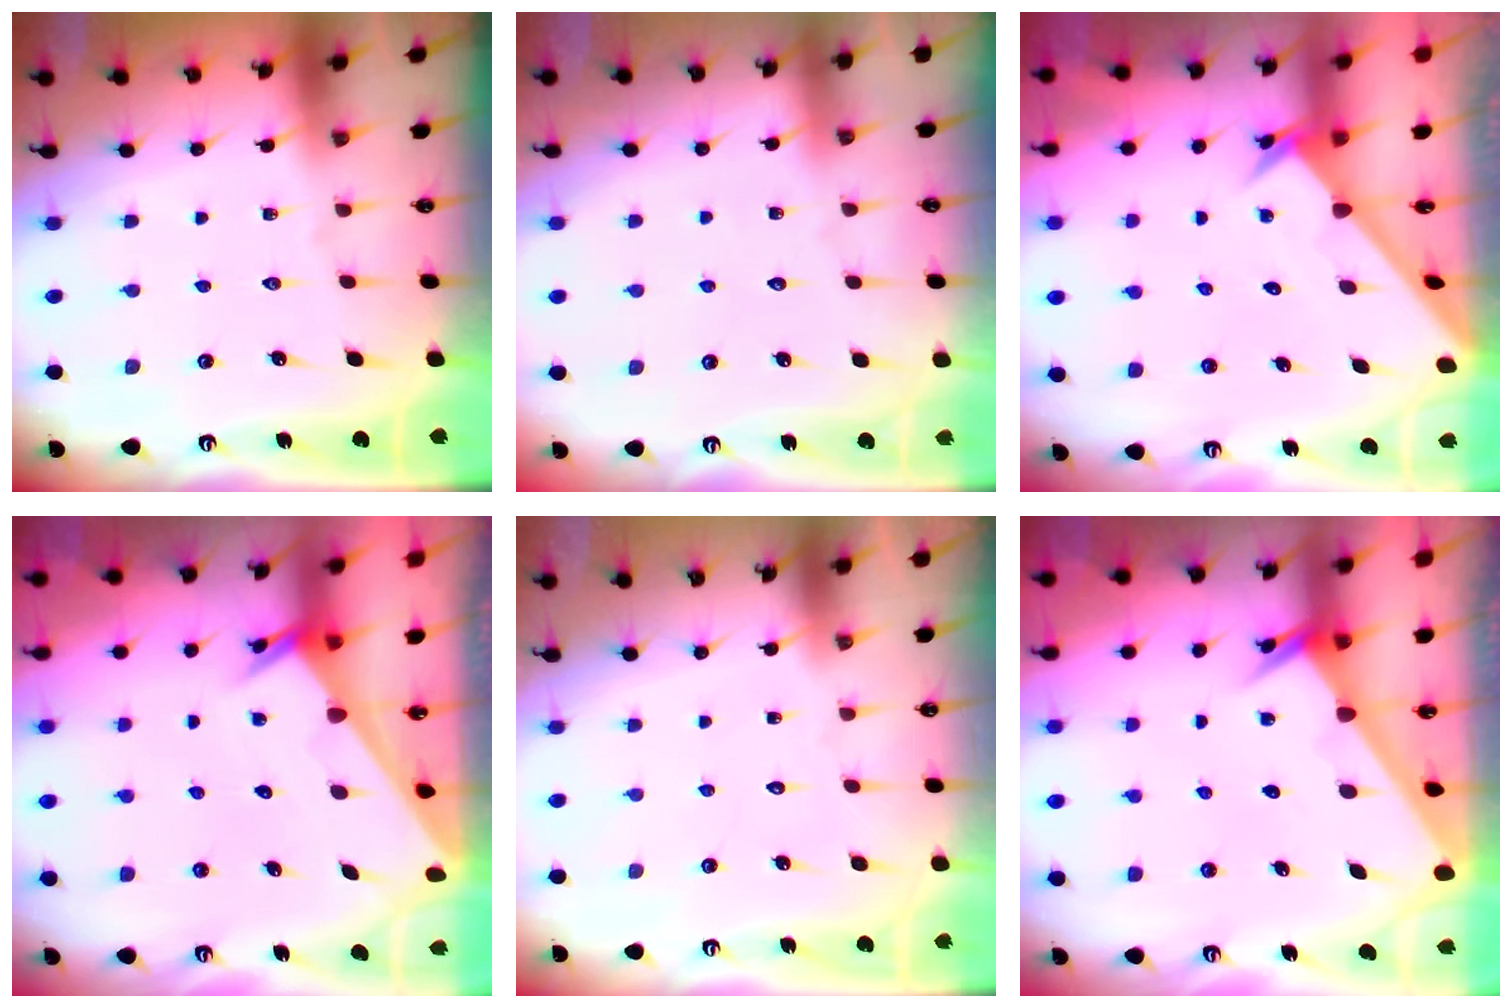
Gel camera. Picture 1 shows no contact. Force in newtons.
{"total": 2.4, "press": 2.4, "slide": 0.3}
{"total": 2.4, "press": 2.4, "slide": 0.2}
{"total": 2.0, "press": 2.0, "slide": 0.1}
{"total": 1.7, "press": 1.7, "slide": 0.1}
{"total": 2.5, "press": 2.5, "slide": 0.1}